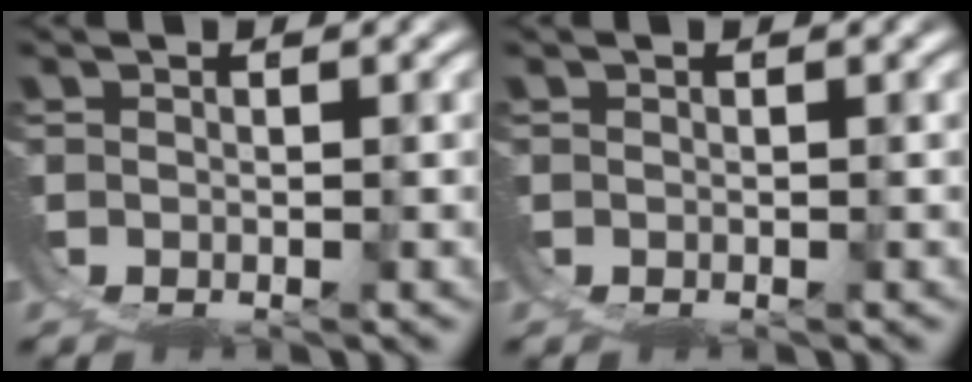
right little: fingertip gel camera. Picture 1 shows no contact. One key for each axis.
{"total": 0.0}